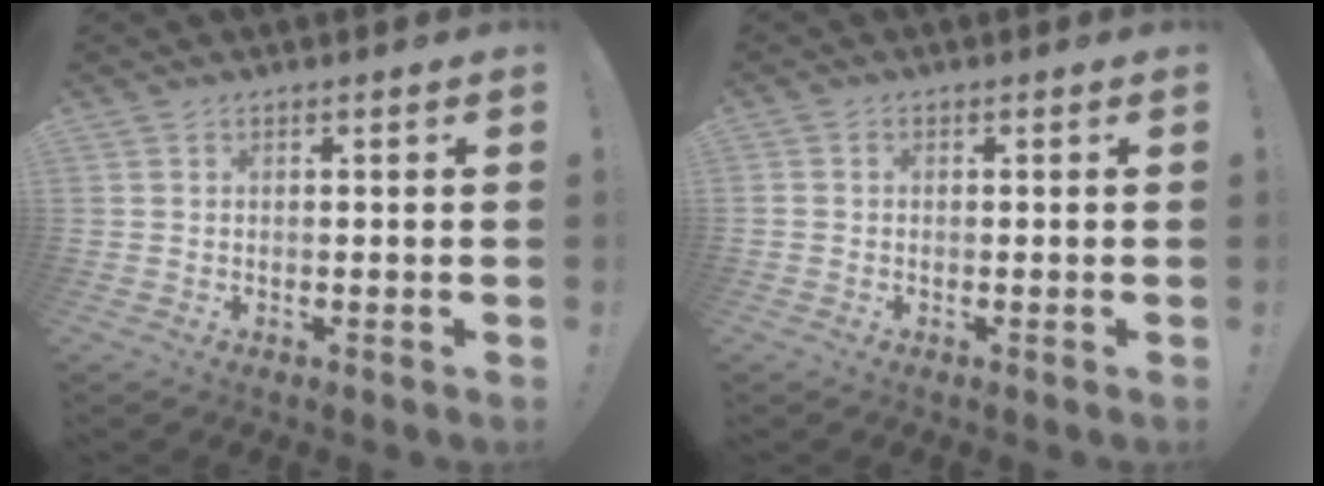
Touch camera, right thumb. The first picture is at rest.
{"total": 0.8, "force": [-0.4, 0.7, 0.1], "torque": [-0.003, 0.003, -0.008]}